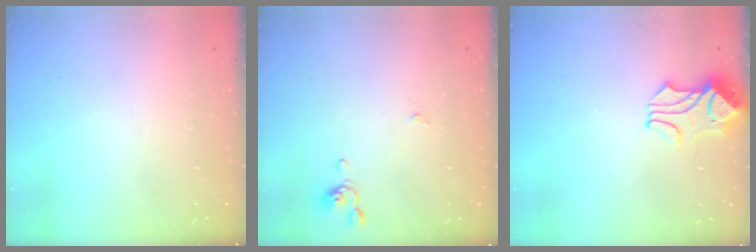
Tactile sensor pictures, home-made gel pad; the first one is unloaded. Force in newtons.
{"total": 0.0}
{"total": 1.7, "press": 1.3, "slide": 1.2}